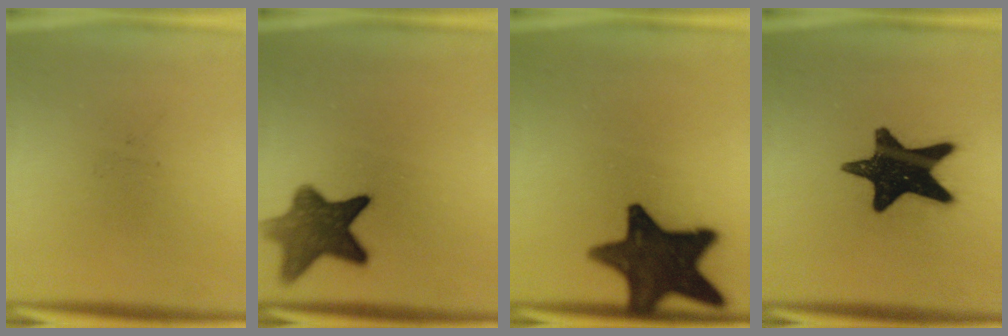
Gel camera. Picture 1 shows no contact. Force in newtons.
{"total": 9.1}
{"total": 15.8}
{"total": 17.1}